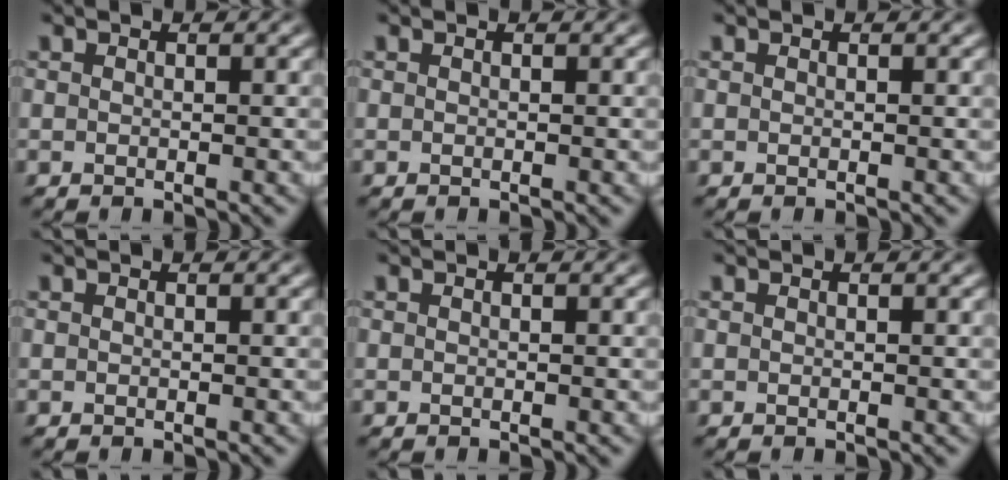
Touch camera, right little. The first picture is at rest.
{"total": 0.0}
{"total": 0.0}
{"total": 0.0}
{"total": 0.0}
{"total": 0.0}